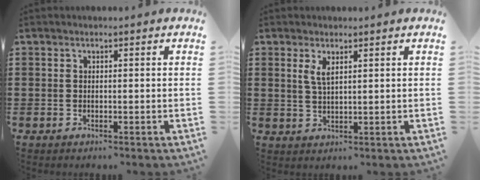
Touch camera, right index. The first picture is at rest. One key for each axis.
{"total": 2.6, "fx": 1.4, "fy": 0.9, "fz": 2.0, "tx": -0.043, "ty": 0.003, "tz": 0.024}